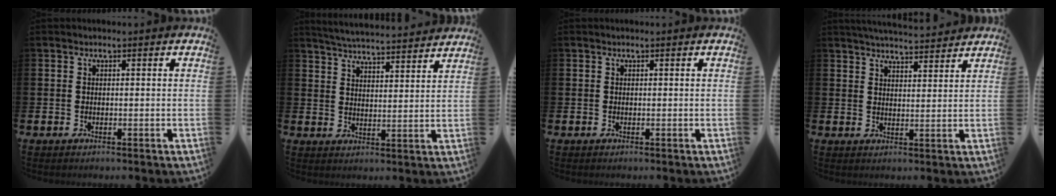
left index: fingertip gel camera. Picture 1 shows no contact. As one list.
[{"total": 5.3, "force": [5.2, -0.1, 0.6], "torque": [-0.031, -0.037, 0.092]}, {"total": 0.0}, {"total": 4.5, "force": [4.5, 0.0, 0.4], "torque": [-0.014, -0.026, 0.081]}]